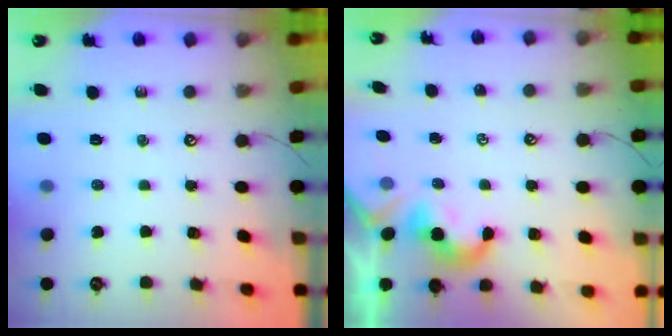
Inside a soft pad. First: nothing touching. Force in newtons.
{"total": 1.9, "press": 1.9, "slide": 0.5}